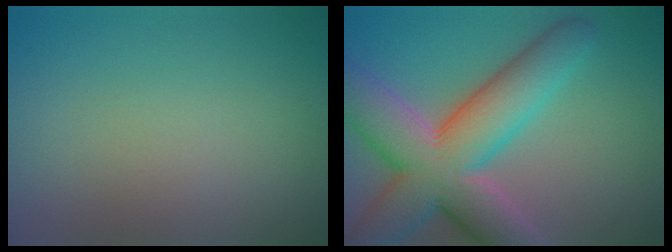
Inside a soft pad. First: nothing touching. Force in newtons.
{"total": 11.7, "press": 11.7, "slide": 0.9}